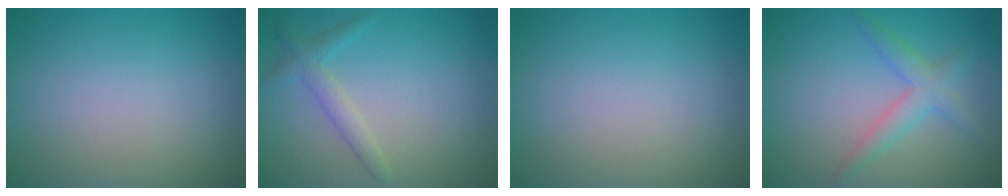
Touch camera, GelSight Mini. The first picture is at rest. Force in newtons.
{"total": 1.9, "press": 1.9, "slide": 0.1}
{"total": 0.0}
{"total": 2.9, "press": 2.9, "slide": 0.1}